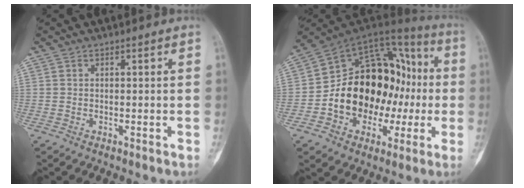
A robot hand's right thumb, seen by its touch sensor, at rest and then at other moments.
{"total": 24.6, "force": [-2.7, 17.2, 17.4], "torque": [-0.219, 0.066, -0.033]}